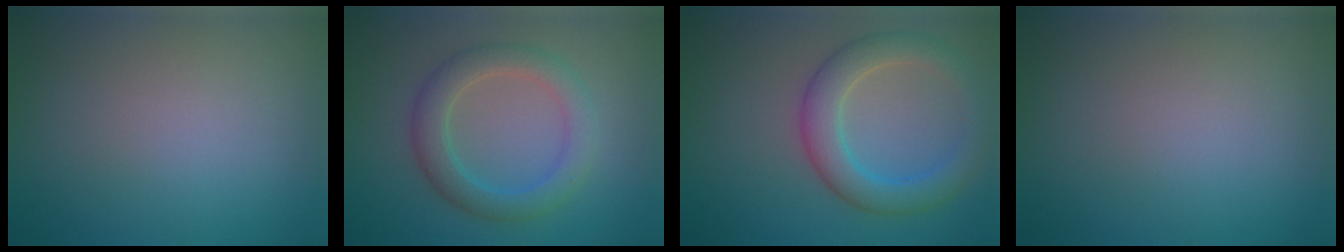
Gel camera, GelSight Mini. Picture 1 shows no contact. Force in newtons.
{"total": 4.0, "press": 4.0, "slide": 0.3}
{"total": 4.8, "press": 4.8, "slide": 0.3}
{"total": 0.0}